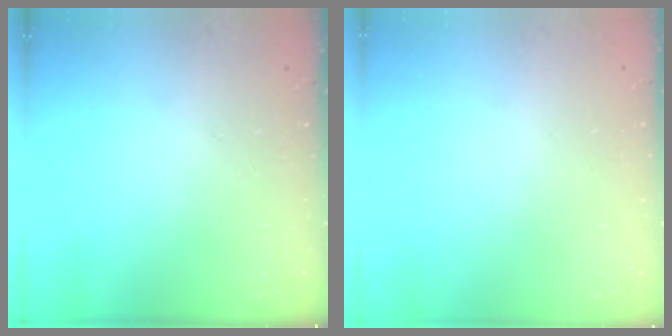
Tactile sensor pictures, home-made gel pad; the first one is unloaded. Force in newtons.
{"total": 0.0}